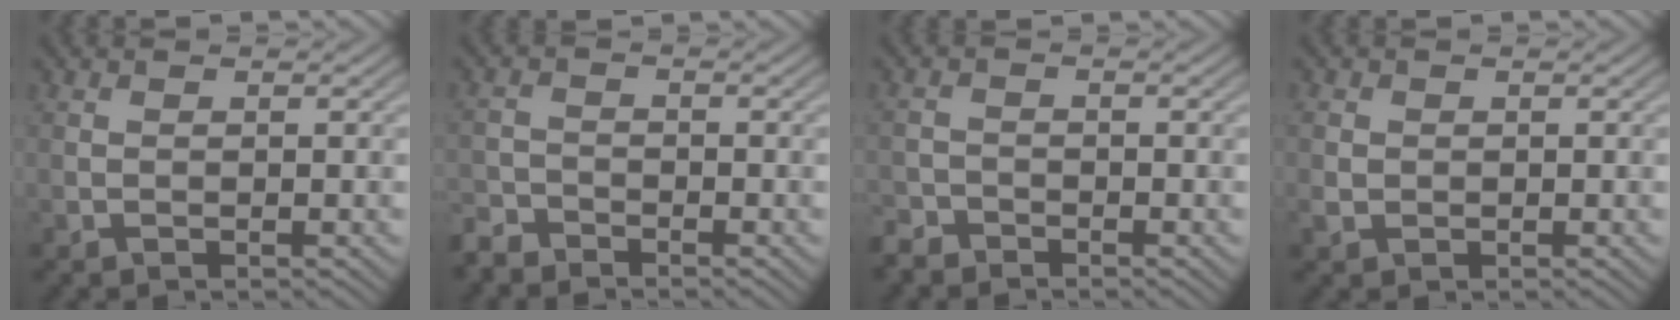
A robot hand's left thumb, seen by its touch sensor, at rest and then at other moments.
{"total": 2.9, "force": [-2.7, 0.9, 0.5], "torque": [-0.012, -0.005, -0.067]}
{"total": 2.4, "force": [-2.2, 1.0, 0.3], "torque": [-0.007, -0.002, -0.054]}
{"total": 1.7, "force": [-0.1, 1.5, 0.6], "torque": [-0.018, -0.003, -0.004]}